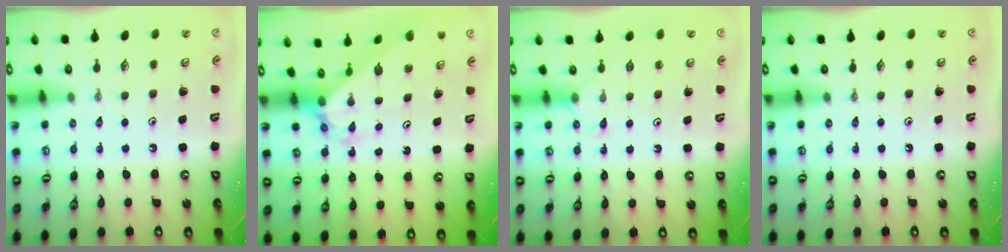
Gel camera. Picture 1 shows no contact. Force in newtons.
{"total": 1.8, "press": 1.8, "slide": 0.1}
{"total": 3.9, "press": 3.9, "slide": 0.5}
{"total": 0.0}